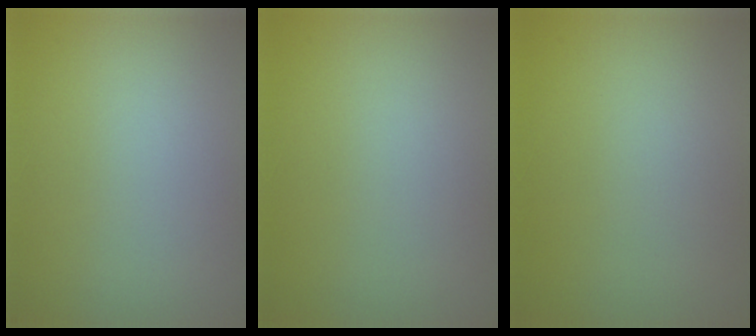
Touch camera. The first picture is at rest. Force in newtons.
{"total": 0.0}
{"total": 0.0}